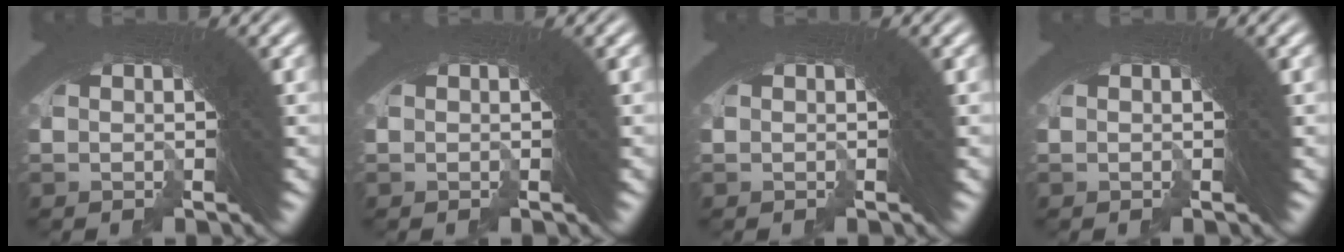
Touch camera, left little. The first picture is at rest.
{"total": 0.0}
{"total": 0.0}
{"total": 0.0}